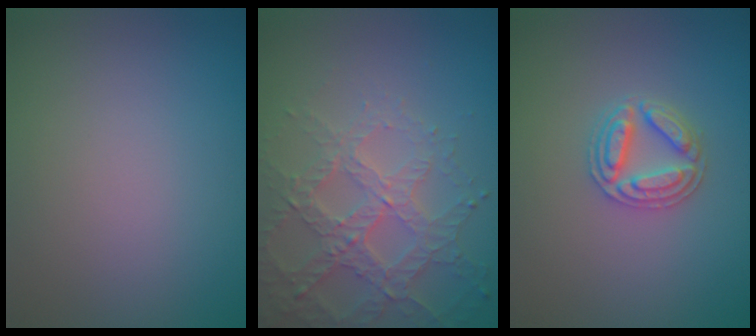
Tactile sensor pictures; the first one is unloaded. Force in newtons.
{"total": 4.5, "press": 4.0, "slide": 2.0}
{"total": 2.9, "press": 2.9, "slide": 0.5}